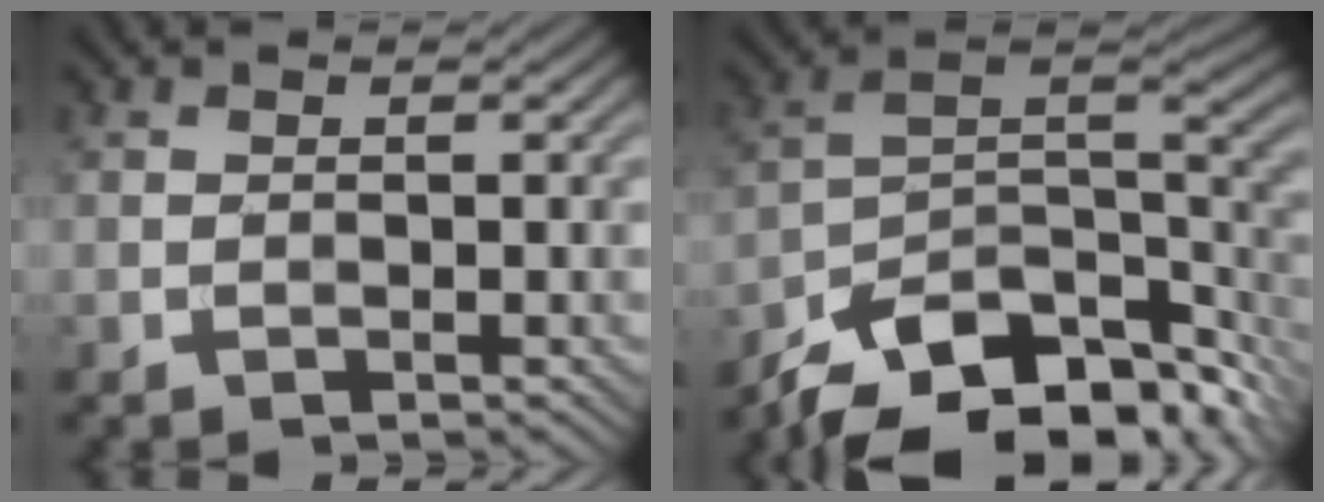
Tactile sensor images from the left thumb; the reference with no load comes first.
{"total": 14.1, "force": [-9.7, 6.3, 8.1], "torque": [-0.169, -0.018, -0.150]}